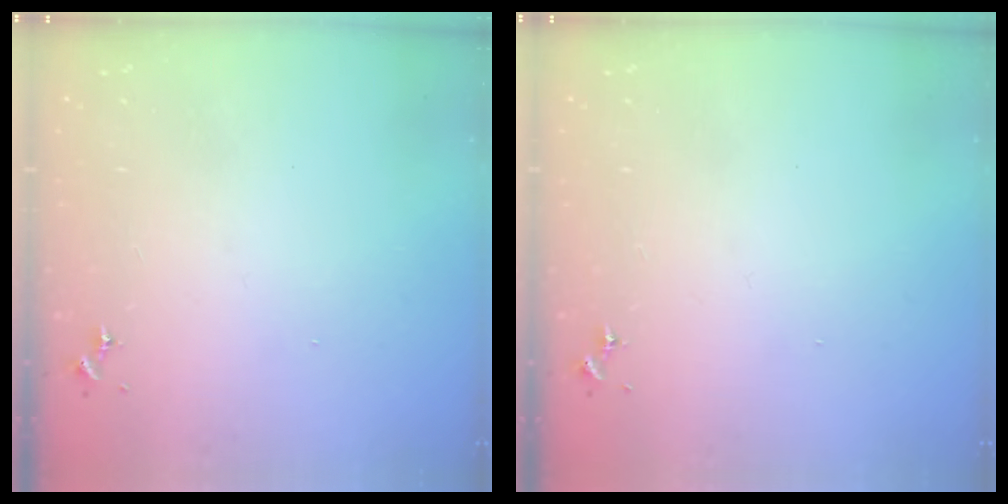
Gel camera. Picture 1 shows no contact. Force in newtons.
{"total": 0.0}